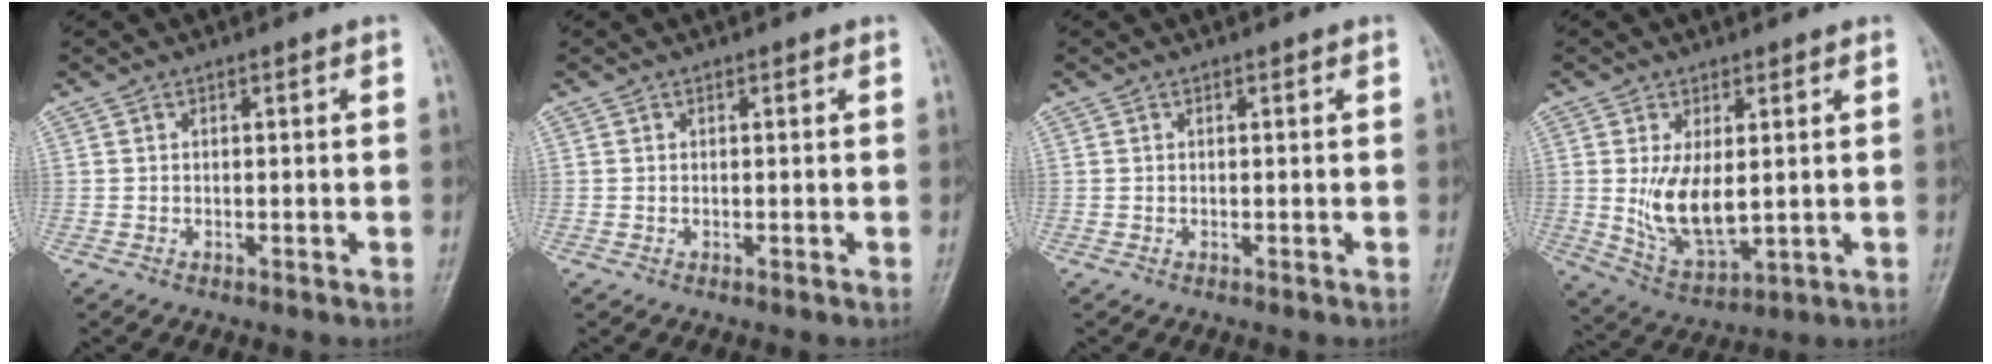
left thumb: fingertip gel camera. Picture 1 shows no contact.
{"total": 0.0}
{"total": 0.0}
{"total": 9.7, "force": [0.9, 5.1, 8.2], "torque": [-0.138, -0.025, 0.033]}